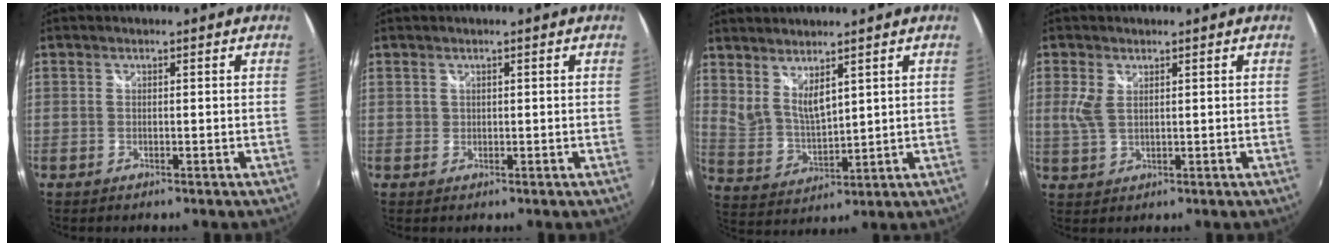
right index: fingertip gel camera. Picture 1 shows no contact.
{"total": 0.7, "force": [0.5, 0.5, 0.1], "torque": [-0.001, 0.001, 0.008]}
{"total": 7.3, "force": [4.7, 2.6, 5.0], "torque": [-0.090, -0.014, 0.099]}
{"total": 3.6, "force": [1.2, 2.1, 2.6], "torque": [-0.058, 0.000, 0.026]}